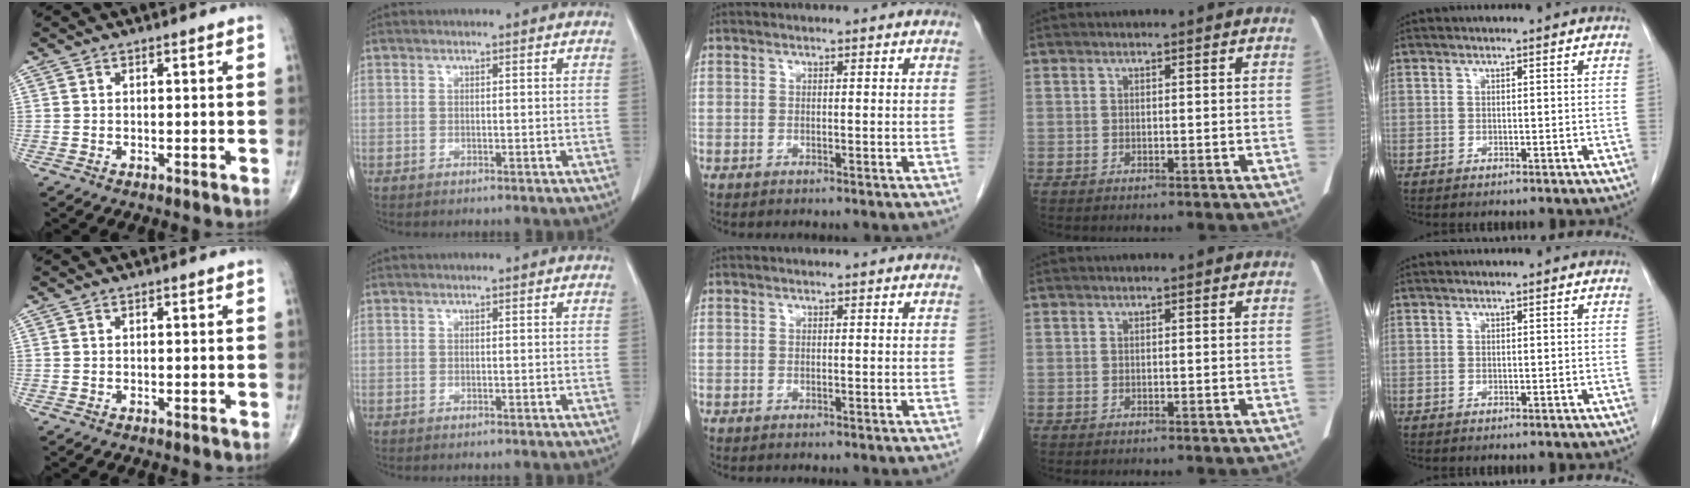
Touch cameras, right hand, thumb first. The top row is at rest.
{}